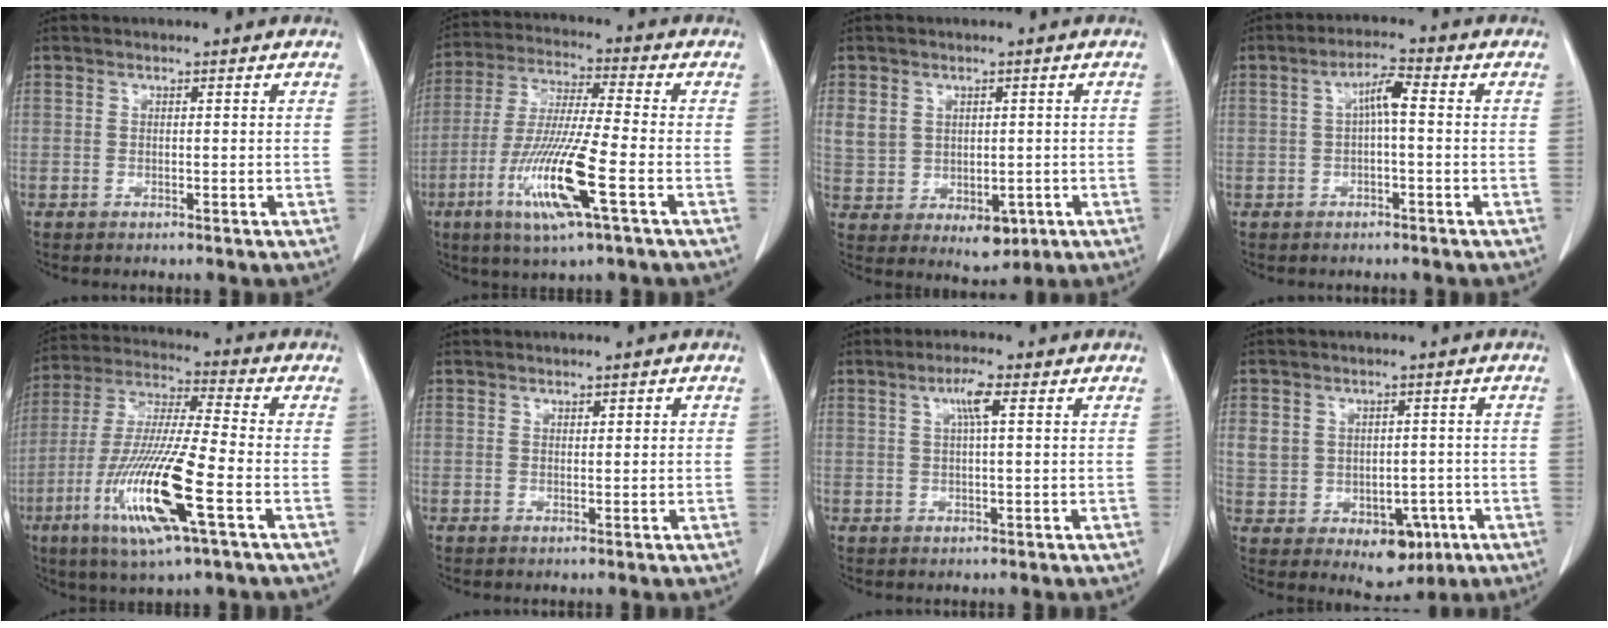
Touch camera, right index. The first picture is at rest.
{"total": 14.0, "force": [-5.1, 0.5, 13.0], "torque": [-0.267, -0.024, -0.098]}
{"total": 9.8, "force": [-0.4, 8.2, 5.5], "torque": [-0.116, 0.007, 0.025]}
{"total": 3.9, "force": [0.2, 0.6, 3.9], "torque": [-0.068, 0.014, 0.003]}
{"total": 17.0, "force": [-6.2, 1.1, 15.8], "torque": [-0.327, -0.024, -0.115]}
{"total": 1.0, "force": [0.4, 0.4, 0.9], "torque": [-0.013, 0.004, 0.007]}
{"total": 3.3, "force": [1.2, 0.2, 3.1], "torque": [-0.058, 0.005, 0.020]}
{"total": 11.1, "force": [-1.9, 9.3, 5.7], "torque": [-0.096, 0.022, -0.001]}